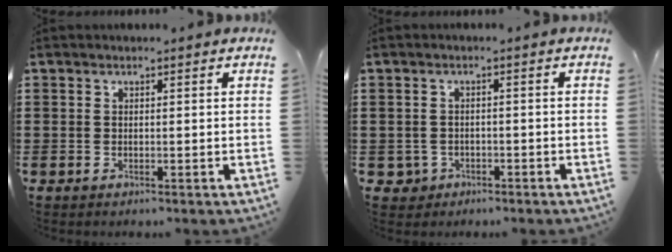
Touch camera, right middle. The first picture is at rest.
{"total": 1.7, "force": [-1.1, 1.3, 0.3], "torque": [-0.013, 0.000, -0.027]}